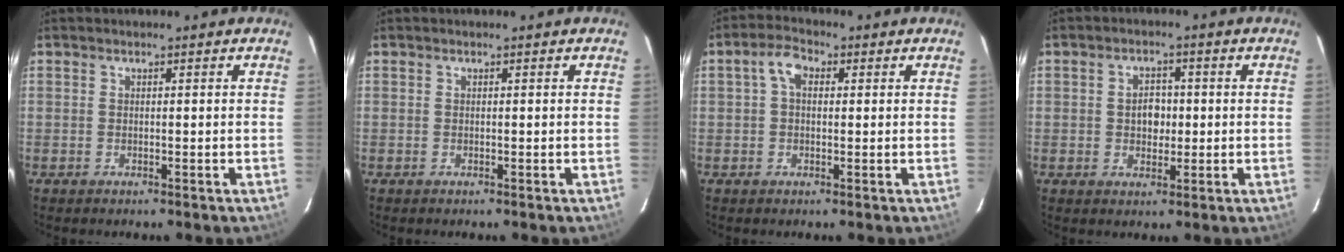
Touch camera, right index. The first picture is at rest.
{"total": 0.0}
{"total": 3.9, "force": [0.8, 2.6, 2.9], "torque": [-0.055, 0.017, 0.014]}
{"total": 4.0, "force": [0.0, 3.1, 2.6], "torque": [-0.043, 0.010, 0.003]}